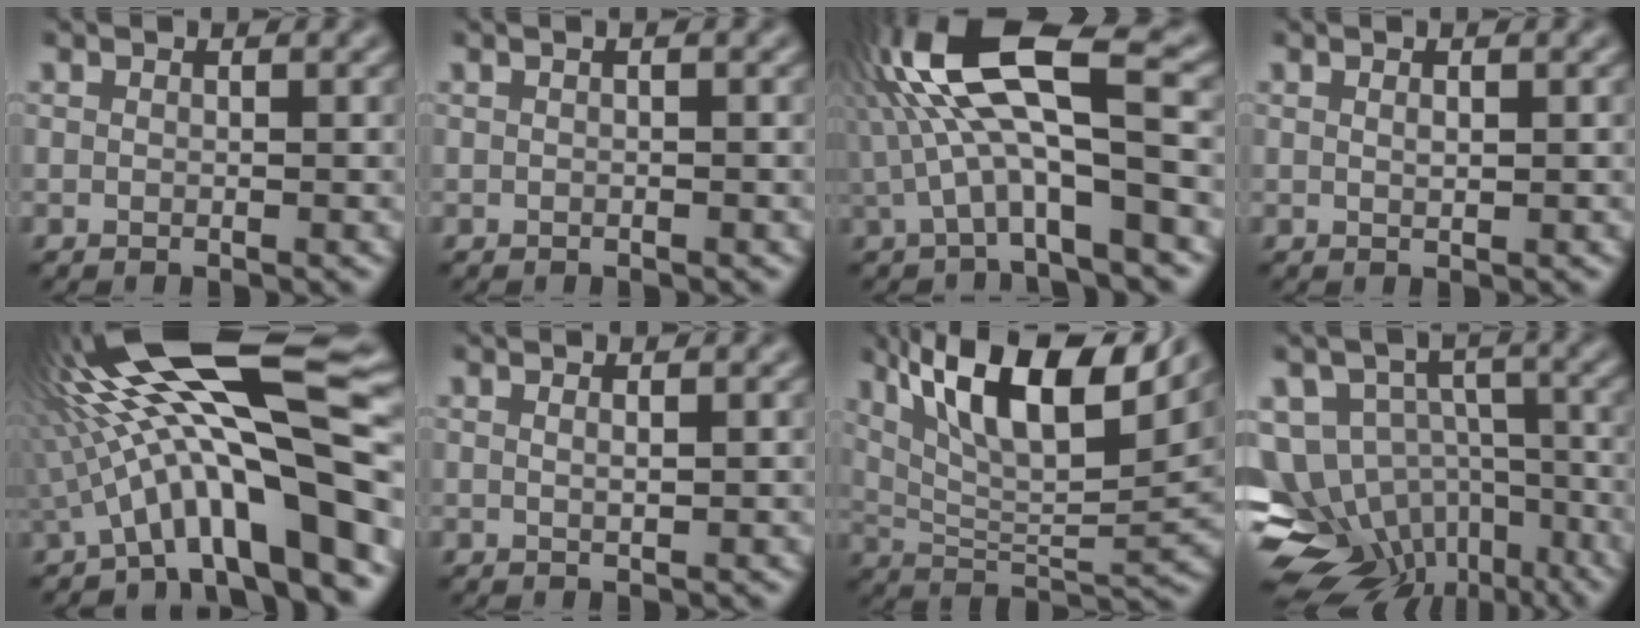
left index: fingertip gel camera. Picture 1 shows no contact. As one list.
[{"total": 0.9, "force": [0.1, 0.4, 0.8], "torque": [-0.010, 0.000, -0.005]}, {"total": 10.6, "force": [0.7, 3.2, 10.0], "torque": [-0.194, 0.023, 0.008]}, {"total": 0.5, "force": [0.2, 0.1, 0.5], "torque": [-0.010, 0.001, 0.006]}, {"total": 16.5, "force": [0.6, 3.7, 16.1], "torque": [-0.259, 0.027, 0.015]}, {"total": 0.8, "force": [0.3, 0.3, 0.7], "torque": [-0.007, 0.000, 0.005]}, {"total": 12.0, "force": [6.9, 3.7, 9.1], "torque": [-0.162, 0.007, 0.129]}, {"total": 13.8, "force": [-8.4, 9.6, 5.4], "torque": [-0.094, -0.017, -0.097]}]